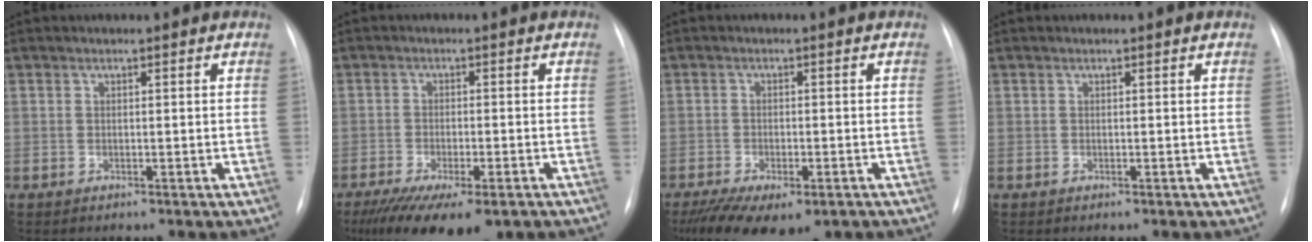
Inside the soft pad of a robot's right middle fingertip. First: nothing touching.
{"total": 13.3, "force": [-9.2, 3.9, 8.8], "torque": [-0.149, -0.026, -0.138]}
{"total": 12.0, "force": [-7.8, 5.0, 7.6], "torque": [-0.142, -0.021, -0.112]}
{"total": 0.0}